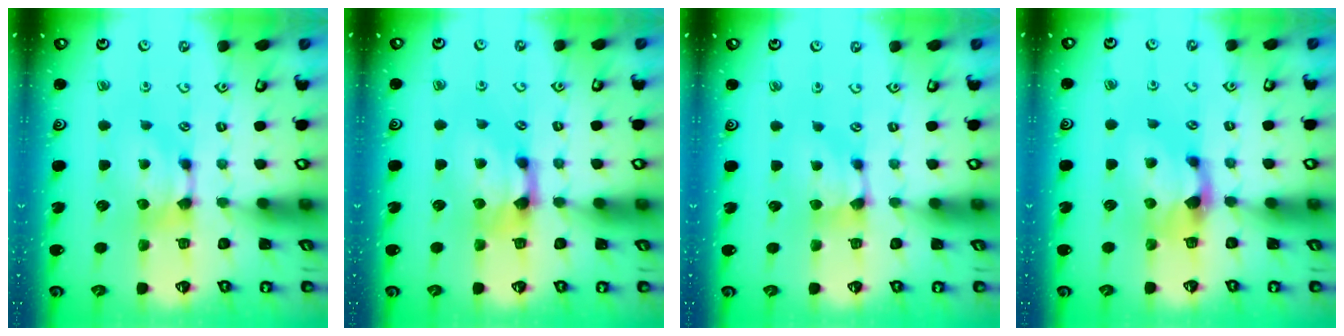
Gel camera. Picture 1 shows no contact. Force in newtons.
{"total": 1.6, "press": 0.9, "slide": 1.3}
{"total": 0.6, "press": 0.4, "slide": 0.4}
{"total": 1.7, "press": 1.3, "slide": 1.1}